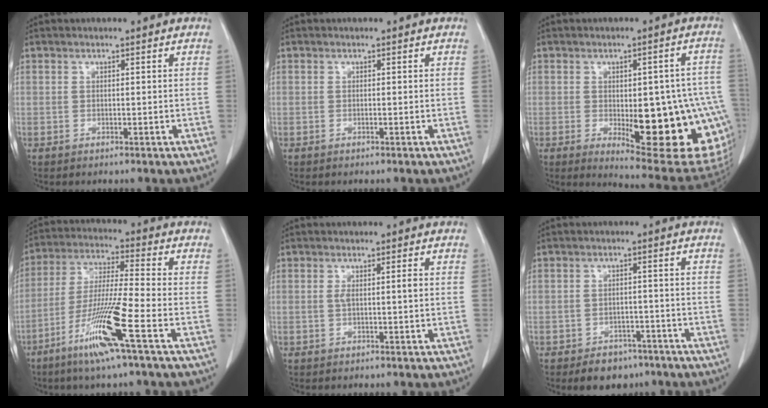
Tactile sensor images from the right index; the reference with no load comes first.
{"total": 0.0}
{"total": 20.4, "force": [-4.6, 6.3, 18.8], "torque": [-0.152, 0.009, -0.033]}
{"total": 13.2, "force": [-6.4, -0.7, 11.6], "torque": [-0.232, -0.024, -0.124]}
{"total": 1.9, "force": [0.1, 0.2, 1.8], "torque": [-0.035, 0.004, 0.004]}
{"total": 5.5, "force": [-4.0, 3.4, 1.7], "torque": [-0.020, 0.006, -0.055]}